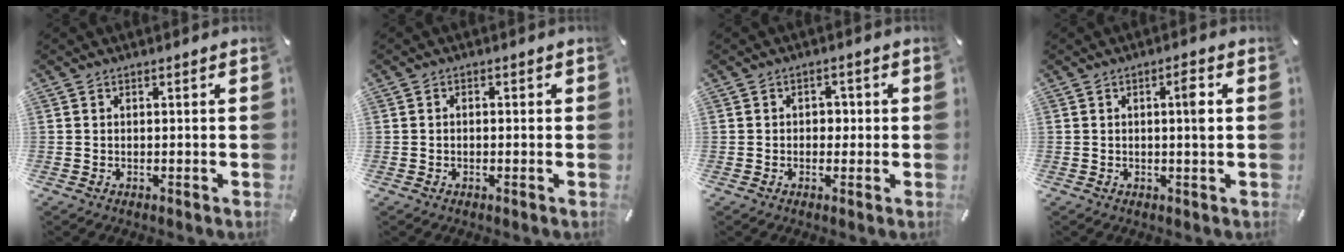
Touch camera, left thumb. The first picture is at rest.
{"total": 0.9, "force": [-0.4, 0.7, 0.4], "torque": [-0.008, 0.003, -0.009]}
{"total": 2.5, "force": [-0.5, 2.0, 1.4], "torque": [-0.020, 0.005, -0.014]}
{"total": 3.7, "force": [0.5, 0.4, 3.6], "torque": [-0.062, 0.000, 0.003]}